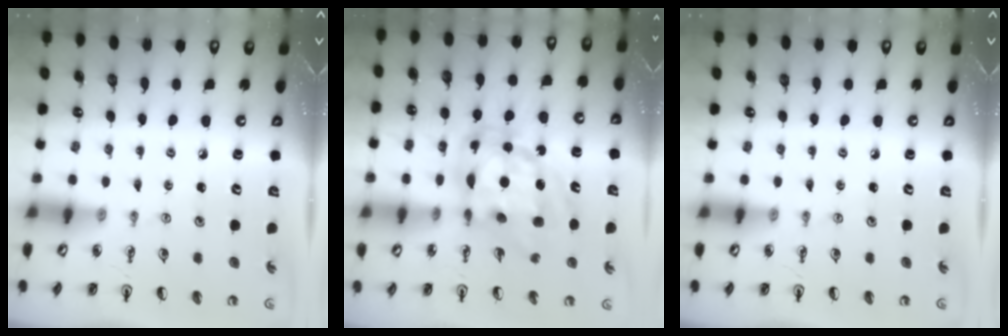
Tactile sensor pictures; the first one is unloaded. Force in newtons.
{"total": 16.3, "press": 16.3, "slide": 1.1}
{"total": 0.0}